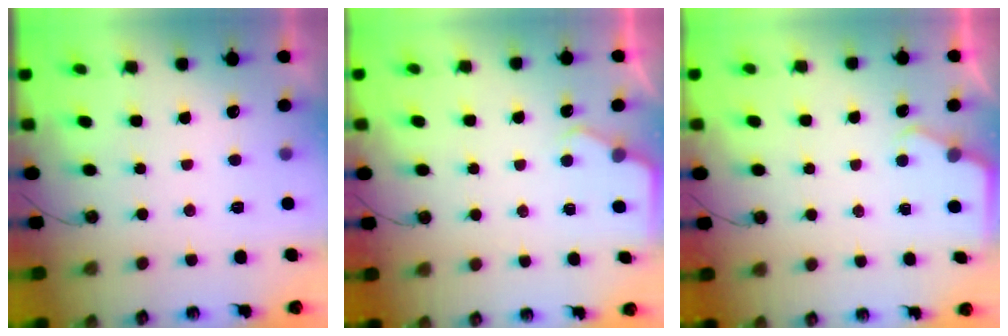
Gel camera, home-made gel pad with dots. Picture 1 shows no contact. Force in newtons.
{"total": 3.0, "press": 3.0, "slide": 0.4}
{"total": 2.8, "press": 2.8, "slide": 0.5}